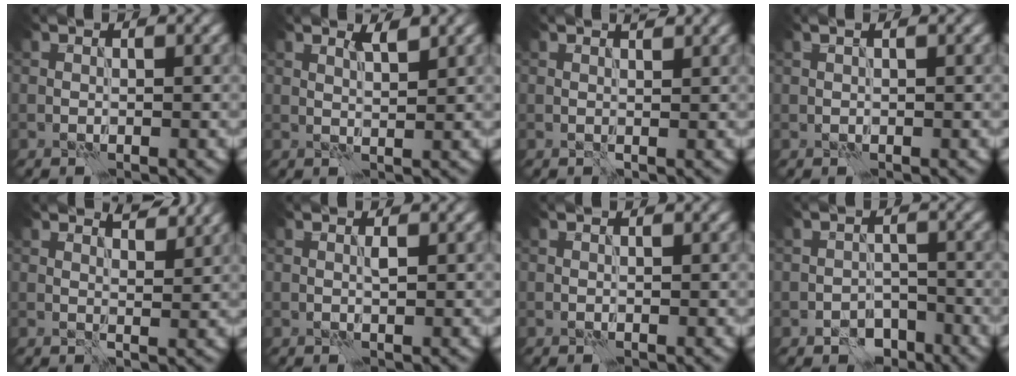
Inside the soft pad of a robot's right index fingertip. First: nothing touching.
{"total": 1.6, "force": [1.2, 0.1, 1.1], "torque": [-0.020, 0.001, 0.017]}
{"total": 1.0, "force": [0.8, 0.1, 0.5], "torque": [-0.011, -0.002, 0.012]}
{"total": 0.8, "force": [0.5, 0.1, 0.6], "torque": [-0.013, 0.002, 0.005]}
{"total": 2.5, "force": [2.2, 0.5, 1.1], "torque": [-0.015, -0.009, 0.035]}
{"total": 0.6, "force": [0.1, 0.1, 0.6], "torque": [-0.013, 0.001, 0.002]}
{"total": 0.0}
{"total": 3.0, "force": [-2.1, 1.8, 1.1], "torque": [-0.010, 0.002, -0.039]}